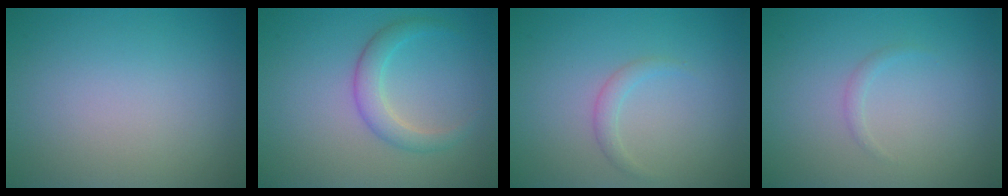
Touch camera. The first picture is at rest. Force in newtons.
{"total": 2.5, "press": 2.5, "slide": 0.1}
{"total": 1.1, "press": 1.1, "slide": 0.1}
{"total": 0.7, "press": 0.7, "slide": 0.0}